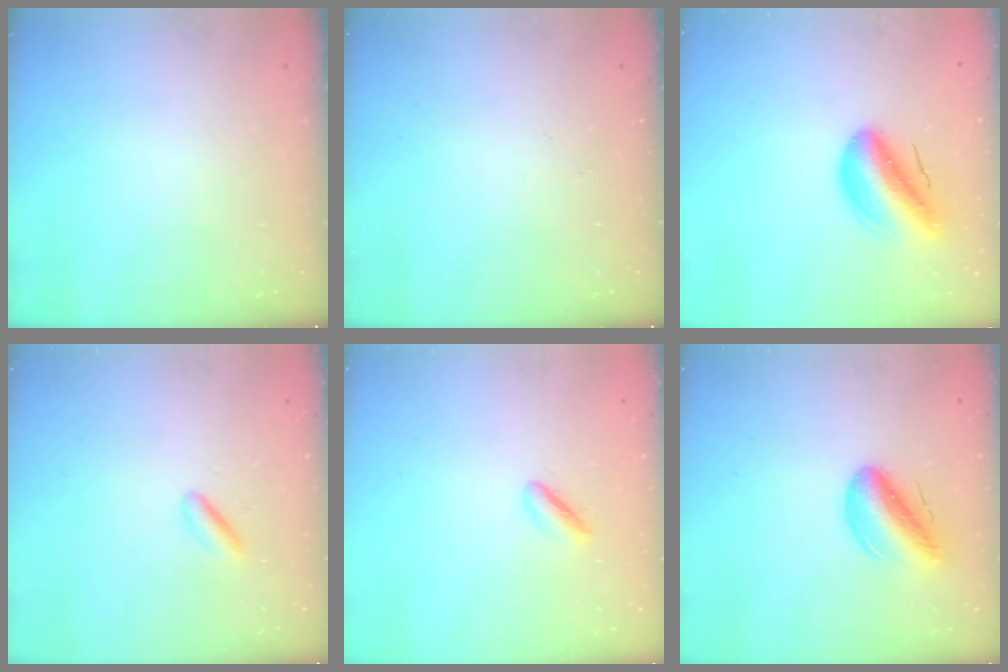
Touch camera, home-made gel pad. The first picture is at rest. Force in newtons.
{"total": 0.0}
{"total": 10.9, "press": 10.3, "slide": 3.5}
{"total": 2.4, "press": 2.2, "slide": 0.8}
{"total": 2.1, "press": 1.9, "slide": 0.8}
{"total": 12.5, "press": 12.0, "slide": 3.7}